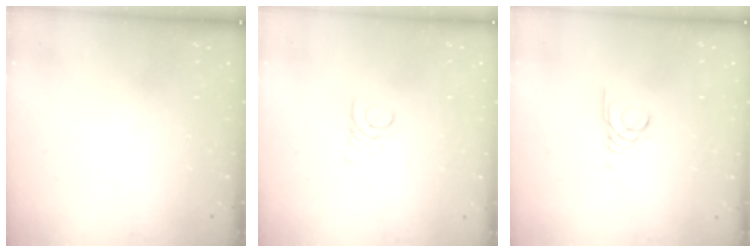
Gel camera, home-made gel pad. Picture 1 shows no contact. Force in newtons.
{"total": 2.1, "press": 2.1, "slide": 0.2}
{"total": 1.4, "press": 1.3, "slide": 0.2}